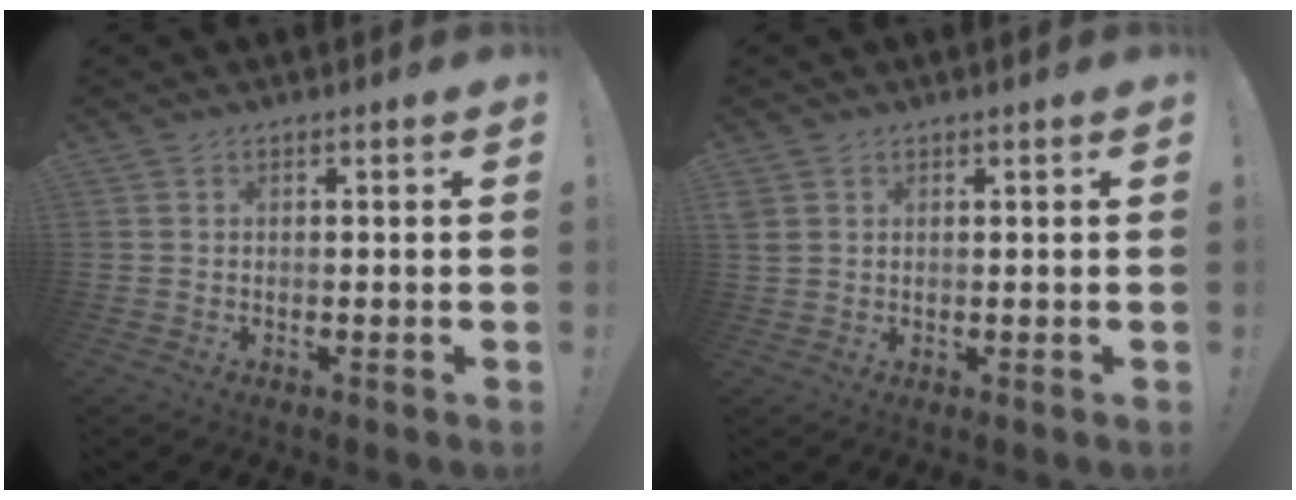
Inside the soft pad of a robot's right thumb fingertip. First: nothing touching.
{"total": 2.2, "force": [1.1, 1.7, 1.0], "torque": [-0.021, 0.004, 0.023]}